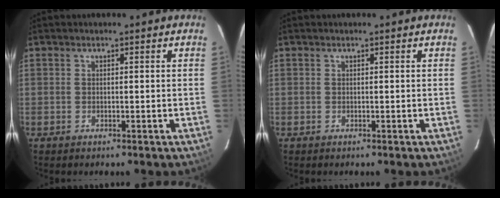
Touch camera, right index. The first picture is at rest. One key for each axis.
{"total": 0.0}